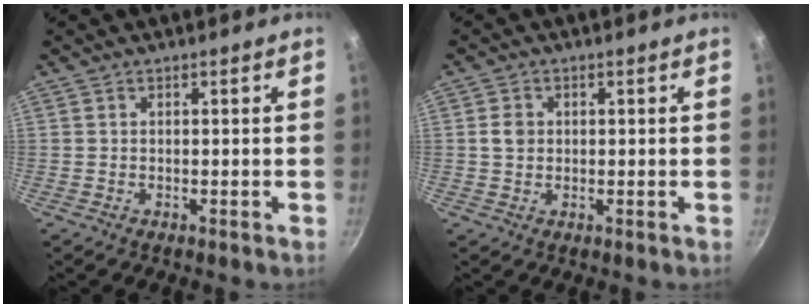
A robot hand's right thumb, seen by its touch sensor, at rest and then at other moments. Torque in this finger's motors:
{"motor_torque": [0.20, 0.46, 0.52, -0.35, 0.00]}